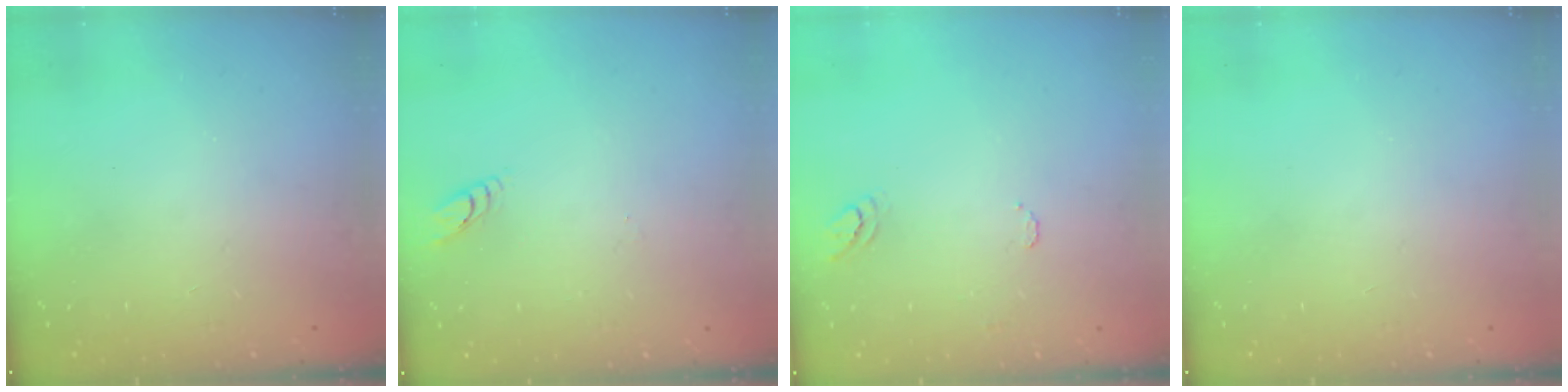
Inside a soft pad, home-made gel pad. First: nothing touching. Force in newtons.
{"total": 2.8, "press": 2.8, "slide": 0.2}
{"total": 6.4, "press": 6.3, "slide": 0.5}
{"total": 0.0}